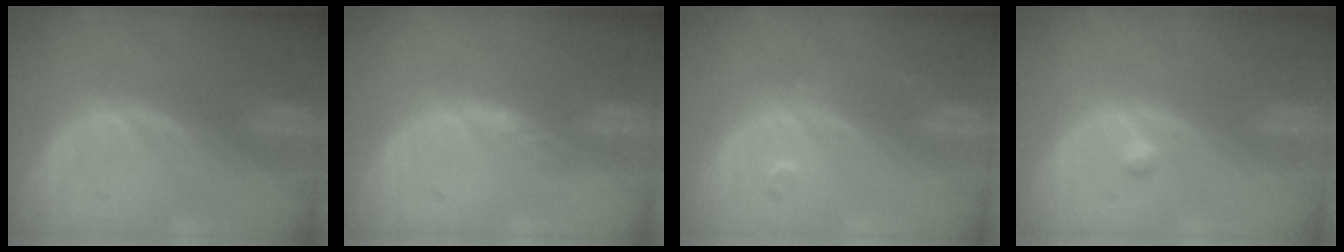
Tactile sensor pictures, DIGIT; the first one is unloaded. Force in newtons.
{"total": 2.2, "press": 1.7, "slide": 1.3}
{"total": 1.9, "press": 1.6, "slide": 1.0}
{"total": 0.8, "press": 0.8, "slide": 0.1}